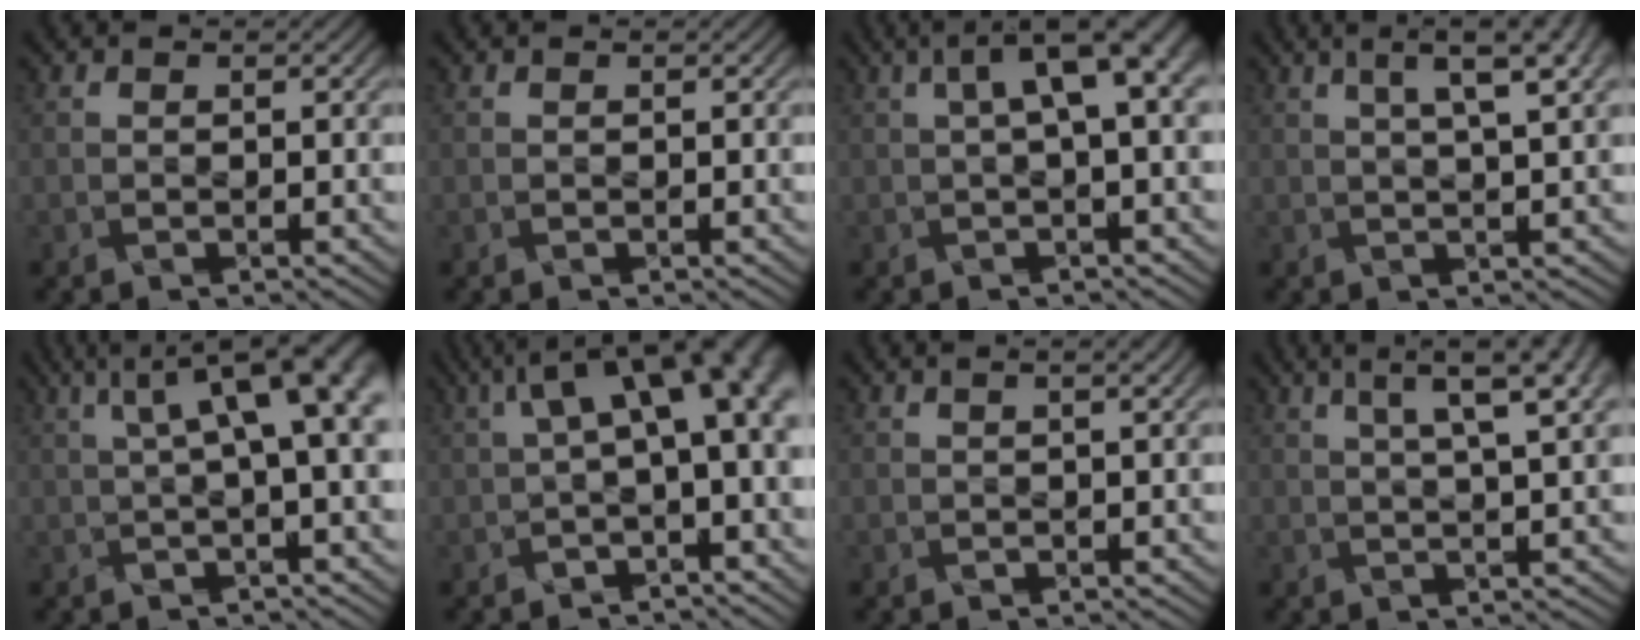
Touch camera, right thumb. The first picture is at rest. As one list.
[{"total": 0.0}, {"total": 6.7, "force": [1.4, 1.8, 6.3], "torque": [-0.093, 0.020, 0.026]}, {"total": 7.2, "force": [3.3, 1.6, 6.2], "torque": [-0.069, 0.028, 0.042]}, {"total": 9.1, "force": [2.2, 2.4, 8.5], "torque": [-0.113, 0.027, 0.038]}, {"total": 10.0, "force": [2.0, 3.8, 9.0], "torque": [-0.133, 0.020, 0.039]}, {"total": 2.1, "force": [0.8, 0.5, 1.9], "torque": [-0.021, 0.002, 0.000]}, {"total": 8.0, "force": [3.9, 1.8, 6.7], "torque": [-0.078, 0.028, 0.050]}]